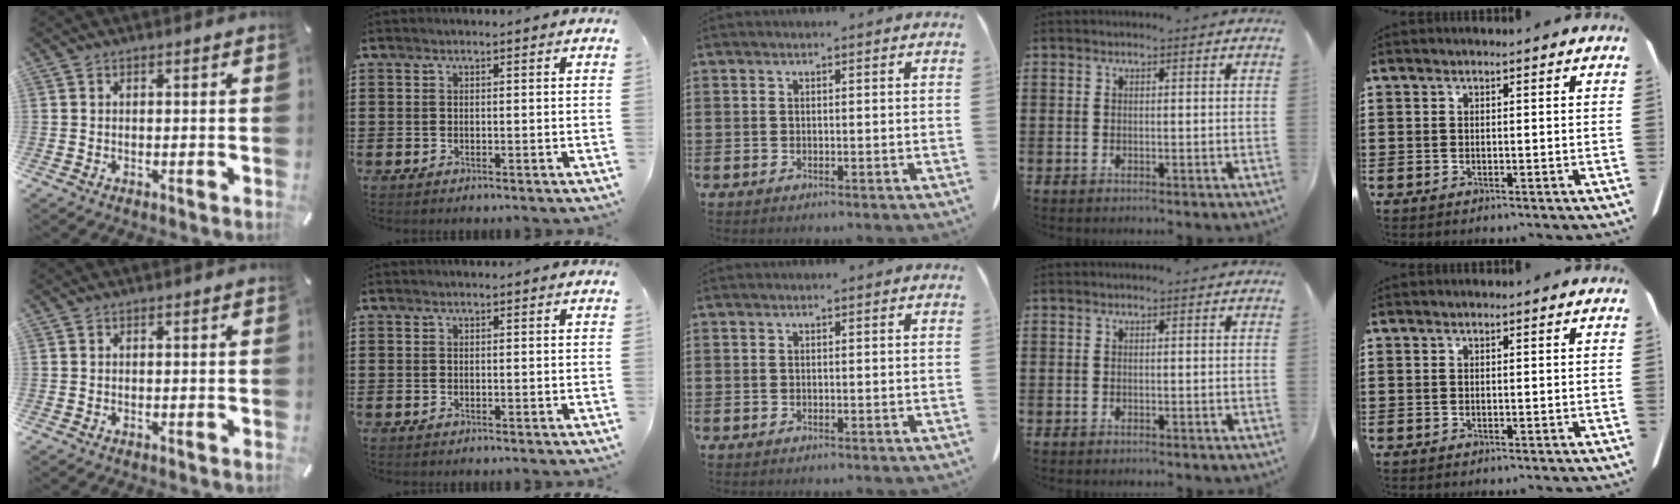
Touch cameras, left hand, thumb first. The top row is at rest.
{}